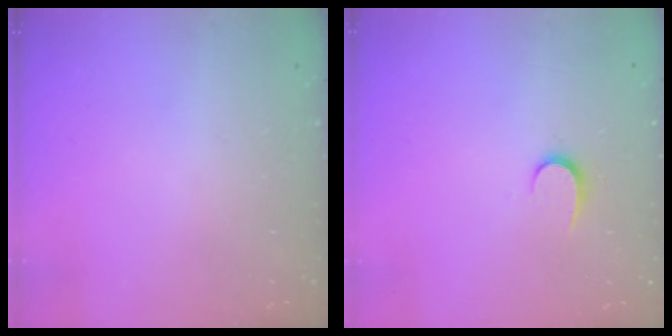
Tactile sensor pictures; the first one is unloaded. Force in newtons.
{"total": 5.6, "press": 5.5, "slide": 0.6}